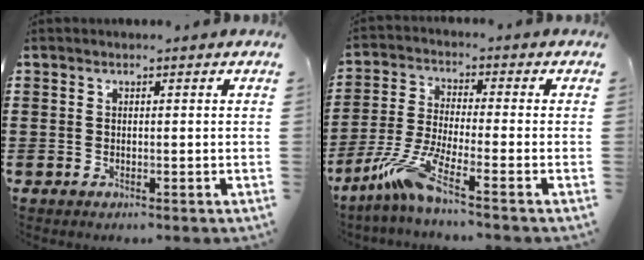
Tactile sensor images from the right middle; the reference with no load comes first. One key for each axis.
{"total": 7.9, "fx": -5.1, "fy": 0.3, "fz": 6.1, "tx": -0.145, "ty": -0.022, "tz": -0.103}